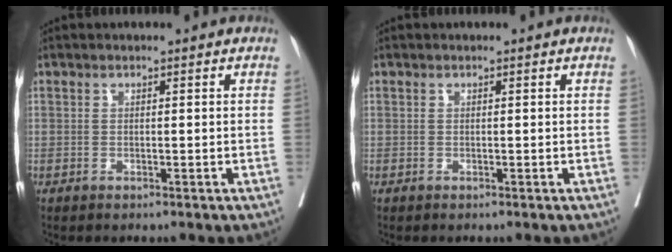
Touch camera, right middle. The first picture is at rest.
{"total": 0.0}